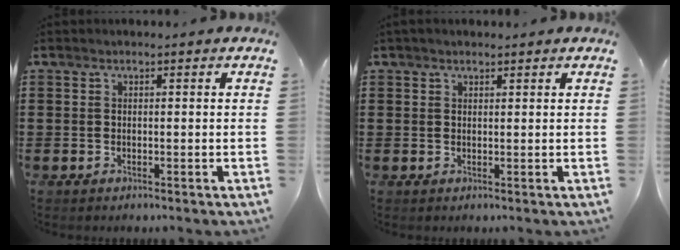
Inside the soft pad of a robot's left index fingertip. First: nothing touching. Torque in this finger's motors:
{"motor_torque": [2.14, 0.00, -0.07, 0.01]}